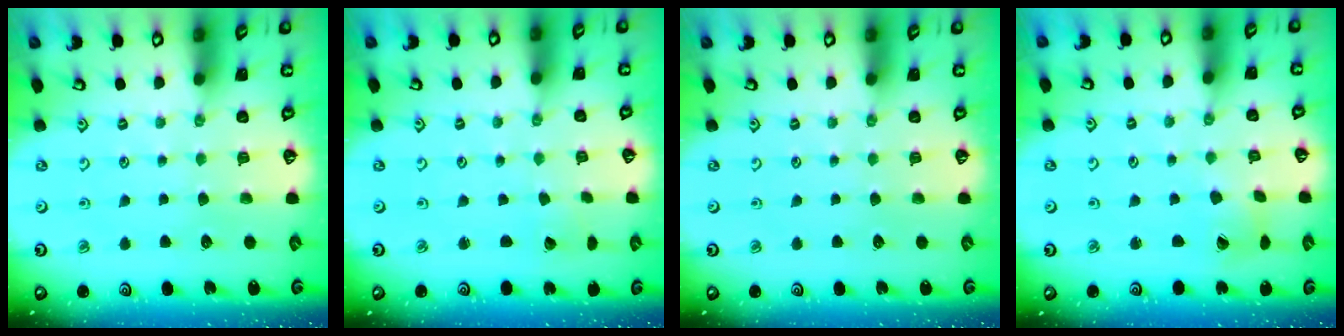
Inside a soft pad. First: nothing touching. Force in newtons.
{"total": 1.0, "press": 1.0, "slide": 0.1}
{"total": 0.0}
{"total": 2.7, "press": 2.7, "slide": 0.4}